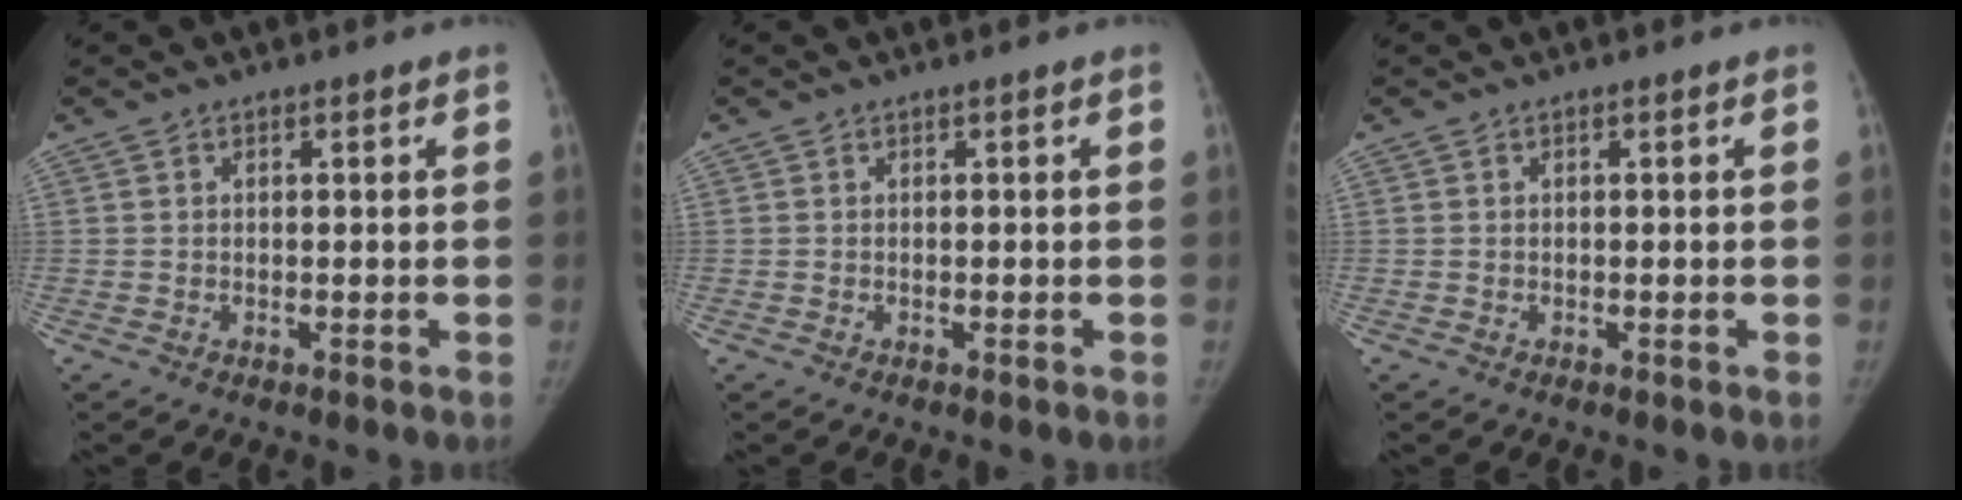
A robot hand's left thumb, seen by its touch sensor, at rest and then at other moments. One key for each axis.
{"total": 0.0}
{"total": 0.0}